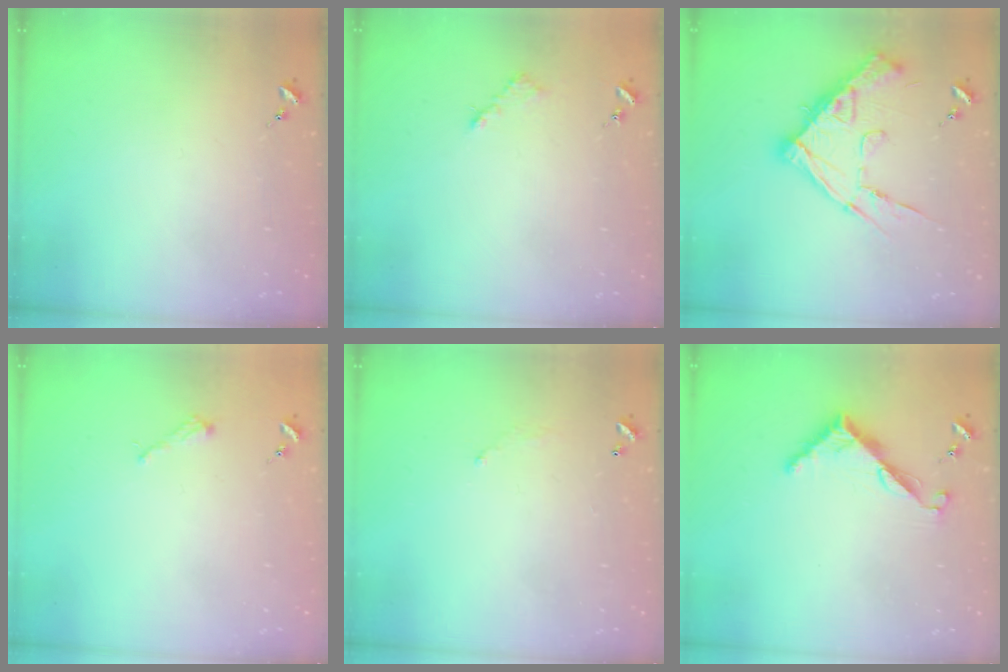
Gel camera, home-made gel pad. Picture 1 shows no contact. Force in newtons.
{"total": 3.1, "press": 3.1, "slide": 0.4}
{"total": 15.4, "press": 15.4, "slide": 0.4}
{"total": 2.2, "press": 2.2, "slide": 0.3}
{"total": 5.2, "press": 5.2, "slide": 0.3}
{"total": 7.7, "press": 7.7, "slide": 0.3}